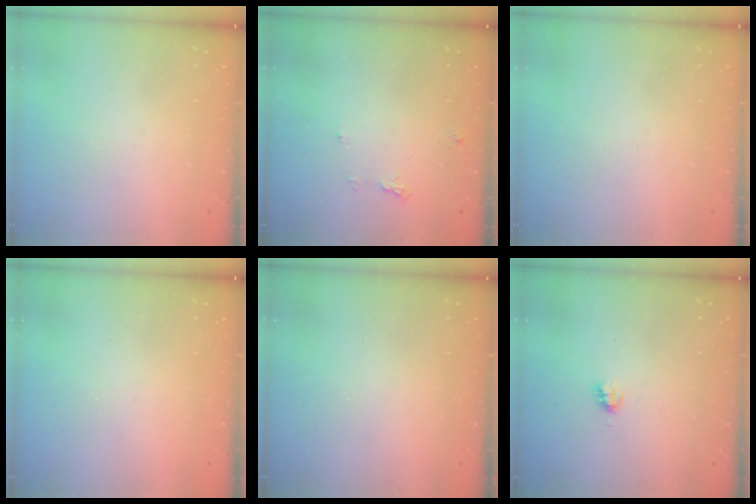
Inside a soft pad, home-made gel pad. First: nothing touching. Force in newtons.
{"total": 4.3, "press": 4.3, "slide": 0.4}
{"total": 0.0}
{"total": 0.0}
{"total": 0.0}
{"total": 2.2, "press": 2.2, "slide": 0.3}